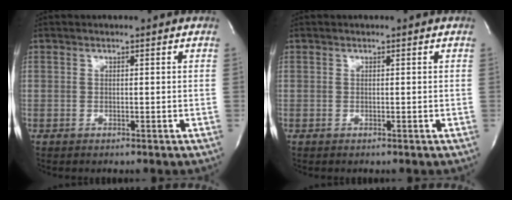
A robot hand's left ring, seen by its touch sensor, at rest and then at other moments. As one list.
[{"total": 0.0}]